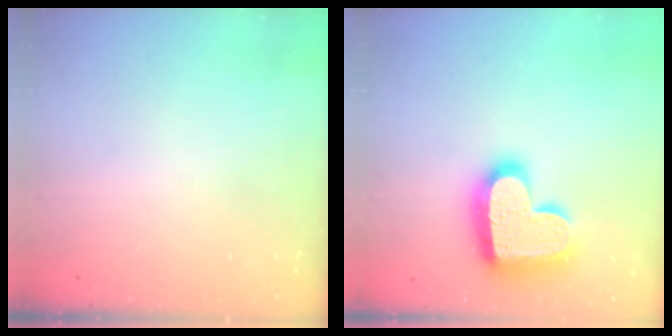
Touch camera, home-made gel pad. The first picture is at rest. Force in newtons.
{"total": 20.5, "press": 20.4, "slide": 1.5}